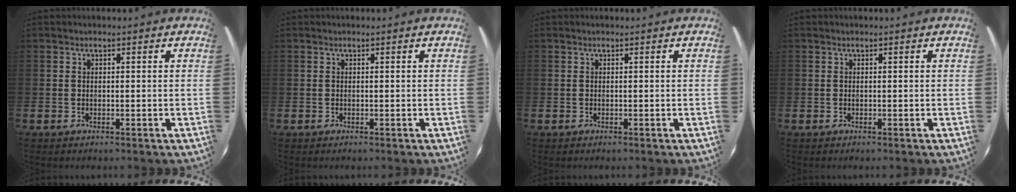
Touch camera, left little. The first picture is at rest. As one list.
[{"total": 0.0}, {"total": 0.0}, {"total": 0.0}]